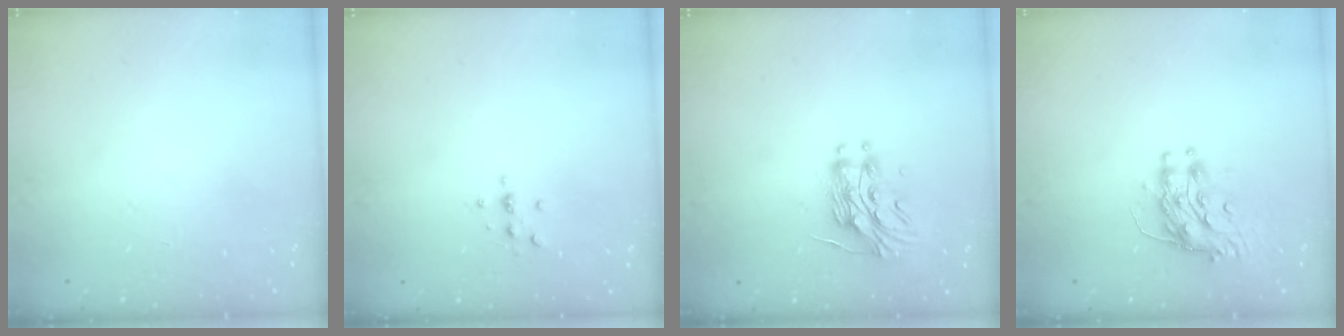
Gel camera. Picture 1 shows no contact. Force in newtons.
{"total": 2.8, "press": 2.7, "slide": 0.3}
{"total": 12.6, "press": 12.5, "slide": 0.8}
{"total": 9.0, "press": 9.0, "slide": 0.5}